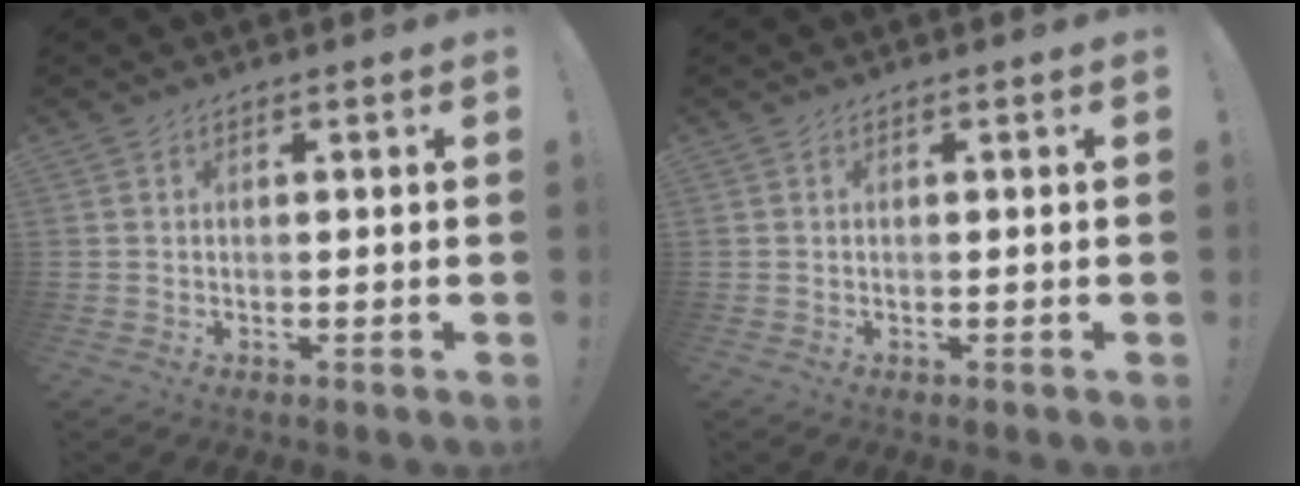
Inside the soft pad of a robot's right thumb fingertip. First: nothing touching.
{"total": 0.0}